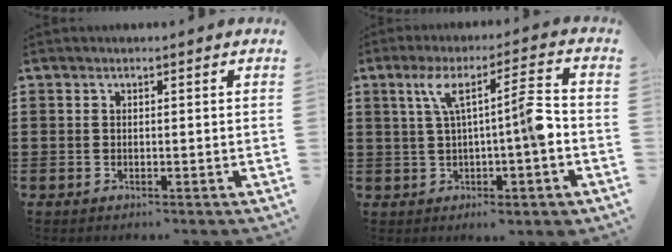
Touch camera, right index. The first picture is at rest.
{"total": 10.0, "force": [0.2, 1.5, 9.9], "torque": [-0.166, 0.011, -0.005]}